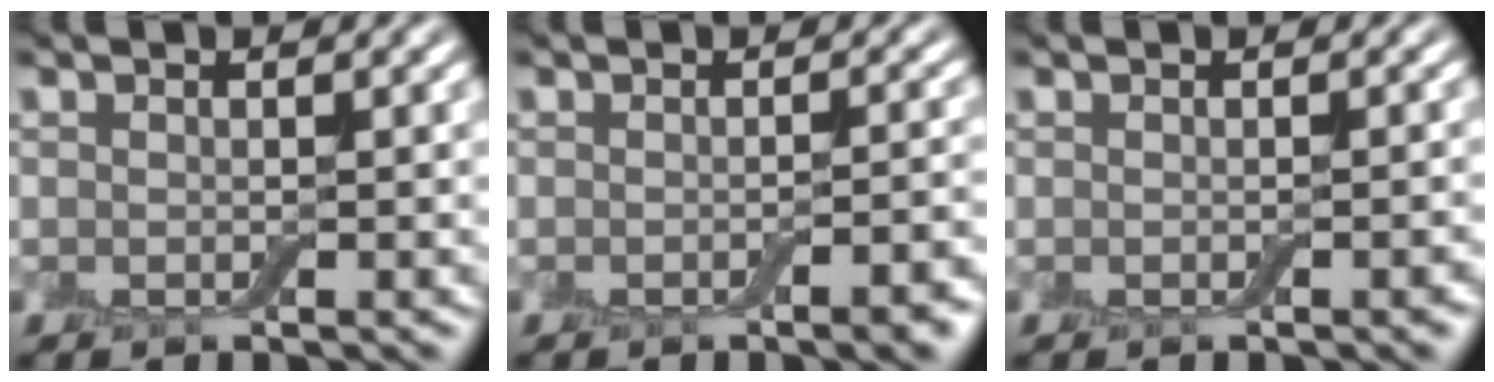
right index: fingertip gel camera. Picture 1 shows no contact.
{"total": 2.7, "force": [-1.3, 0.7, 2.2], "torque": [-0.025, 0.002, -0.019]}
{"total": 0.9, "force": [-0.3, 0.2, 0.8], "torque": [-0.009, 0.002, -0.004]}